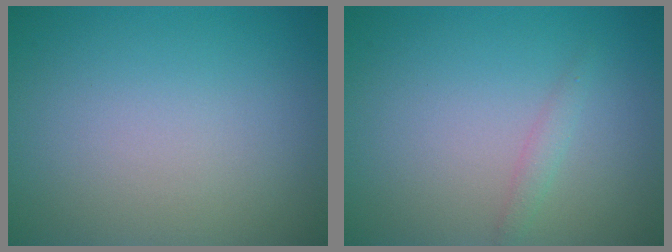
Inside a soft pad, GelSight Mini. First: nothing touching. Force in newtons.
{"total": 1.0, "press": 1.0, "slide": 0.0}